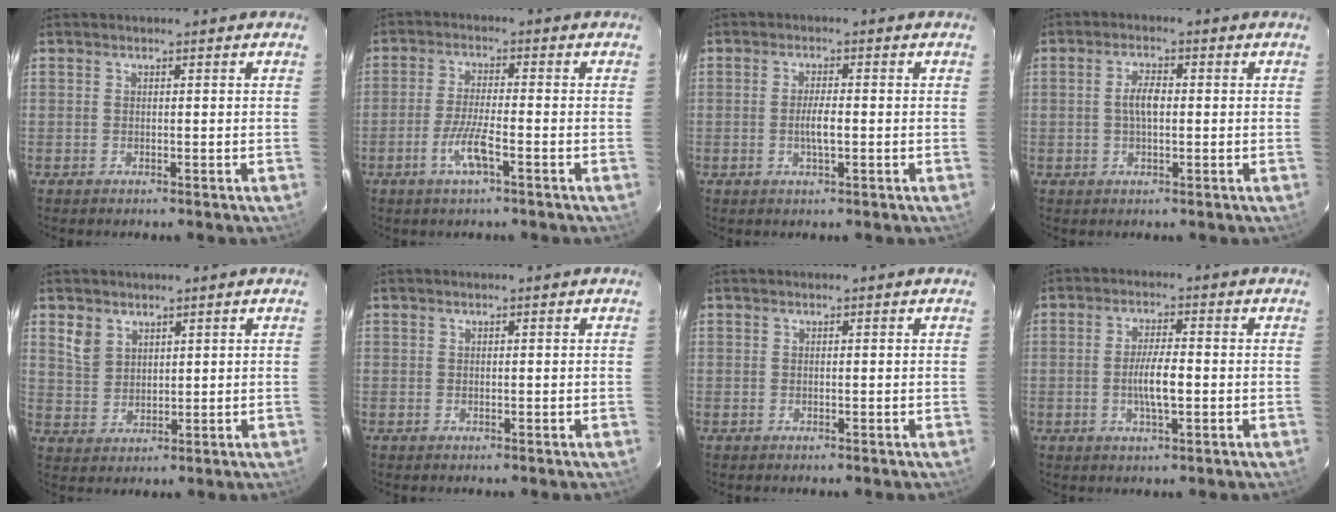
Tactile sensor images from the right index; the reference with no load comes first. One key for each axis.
{"total": 5.8, "fx": -3.0, "fy": 0.7, "fz": 4.9, "tx": -0.104, "ty": -0.006, "tz": -0.058}
{"total": 3.2, "fx": -0.7, "fy": 0.7, "fz": 3.1, "tx": -0.057, "ty": -0.002, "tz": -0.011}
{"total": 3.6, "fx": 0.0, "fy": 1.5, "fz": 3.3, "tx": -0.065, "ty": 0.007, "tz": 0.003}
{"total": 4.8, "fx": 2.9, "fy": 3.4, "fz": 1.8, "tx": -0.035, "ty": 0.006, "tz": 0.063}
{"total": 0.0}
{"total": 0.0}
{"total": 5.5, "fx": -1.1, "fy": 1.2, "fz": 5.2, "tx": -0.098, "ty": -0.003, "tz": -0.016}